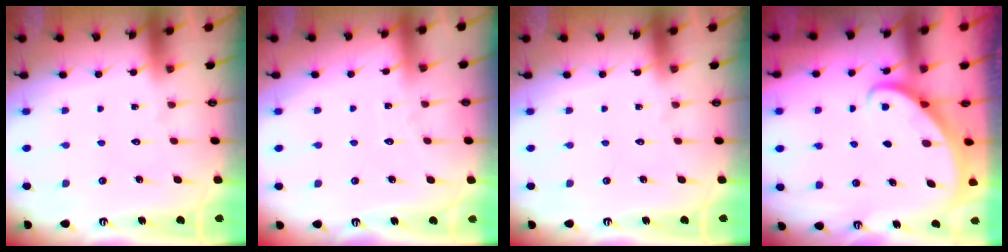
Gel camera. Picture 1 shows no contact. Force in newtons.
{"total": 1.8, "press": 1.8, "slide": 0.2}
{"total": 0.0}
{"total": 2.3, "press": 2.3, "slide": 0.3}